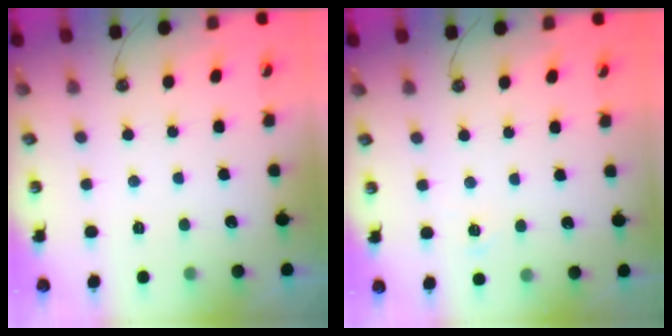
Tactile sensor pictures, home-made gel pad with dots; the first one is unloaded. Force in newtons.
{"total": 3.3, "press": 3.3, "slide": 0.4}